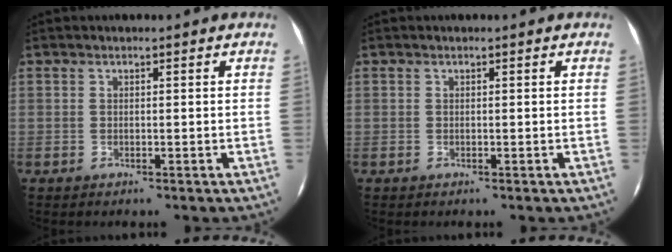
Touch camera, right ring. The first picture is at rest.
{"total": 0.0}